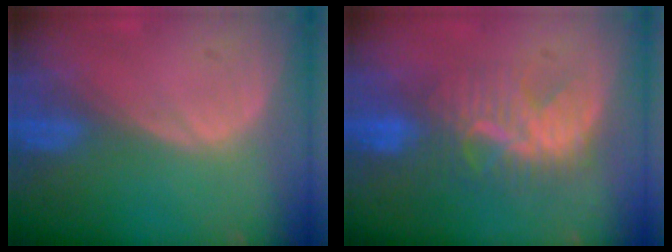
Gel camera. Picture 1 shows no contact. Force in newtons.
{"total": 8.0, "press": 7.8, "slide": 2.0}